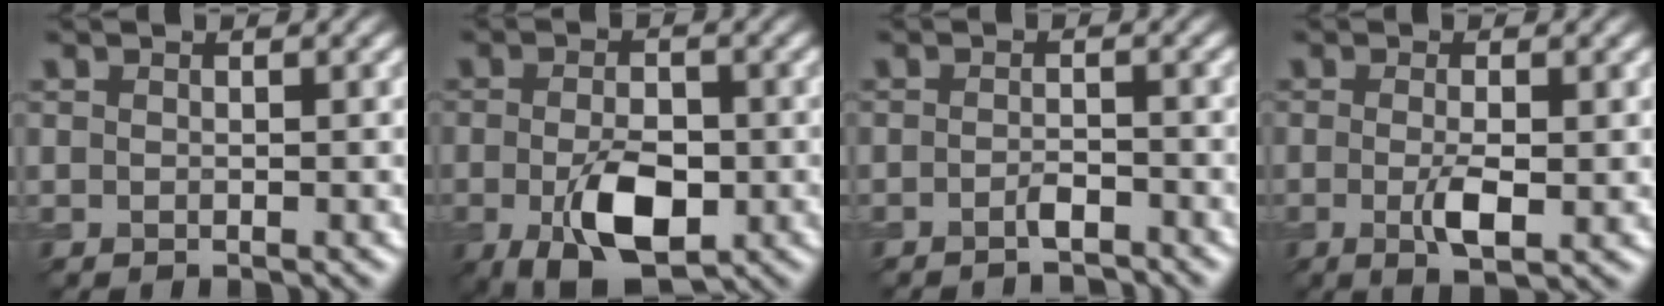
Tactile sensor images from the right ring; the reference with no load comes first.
{"total": 7.1, "force": [-2.2, 3.8, 5.5], "torque": [-0.106, -0.013, -0.035]}
{"total": 1.7, "force": [-1.3, 0.3, 1.1], "torque": [-0.018, 0.000, -0.025]}
{"total": 3.3, "force": [-0.6, 0.9, 3.2], "torque": [-0.064, -0.010, -0.010]}